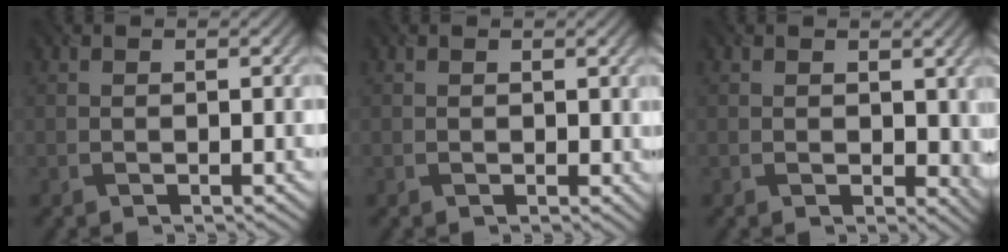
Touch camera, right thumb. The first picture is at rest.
{"total": 0.6, "force": [0.2, 0.5, 0.2], "torque": [-0.001, -0.005, 0.002]}
{"total": 3.2, "force": [0.5, 2.4, 2.0], "torque": [-0.032, -0.011, 0.012]}